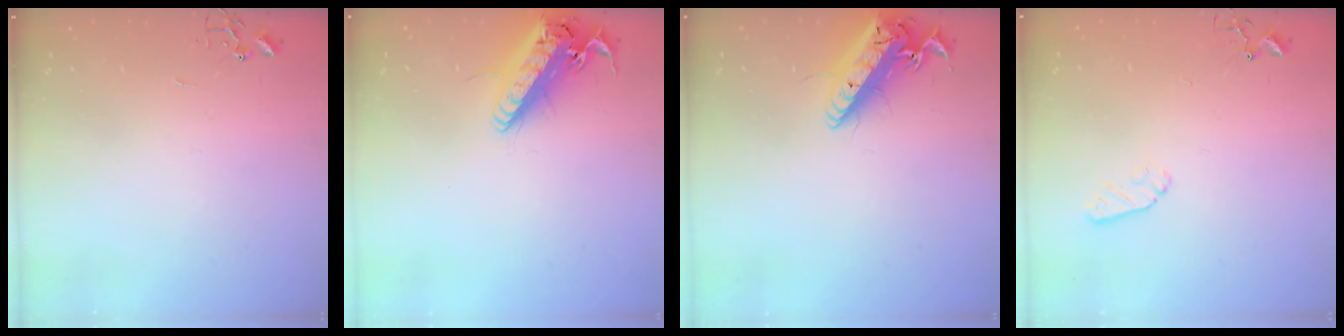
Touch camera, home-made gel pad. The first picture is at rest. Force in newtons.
{"total": 19.1, "press": 18.8, "slide": 3.3}
{"total": 19.7, "press": 19.5, "slide": 2.7}
{"total": 5.6, "press": 5.5, "slide": 1.0}